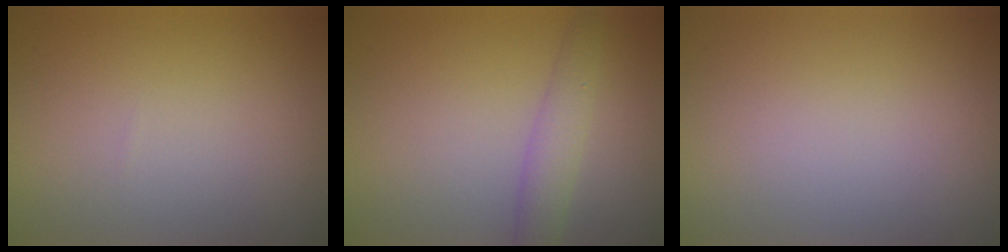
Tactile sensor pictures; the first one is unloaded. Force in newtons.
{"total": 2.6, "press": 2.6, "slide": 0.1}
{"total": 0.0}